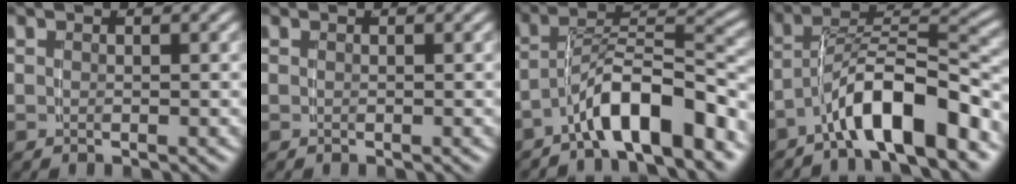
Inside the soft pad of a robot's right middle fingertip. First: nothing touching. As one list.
[{"total": 0.0}, {"total": 6.8, "force": [-4.2, 1.9, 5.0], "torque": [-0.070, 0.014, -0.070]}, {"total": 7.2, "force": [-4.0, 2.3, 5.5], "torque": [-0.085, 0.009, -0.063]}]